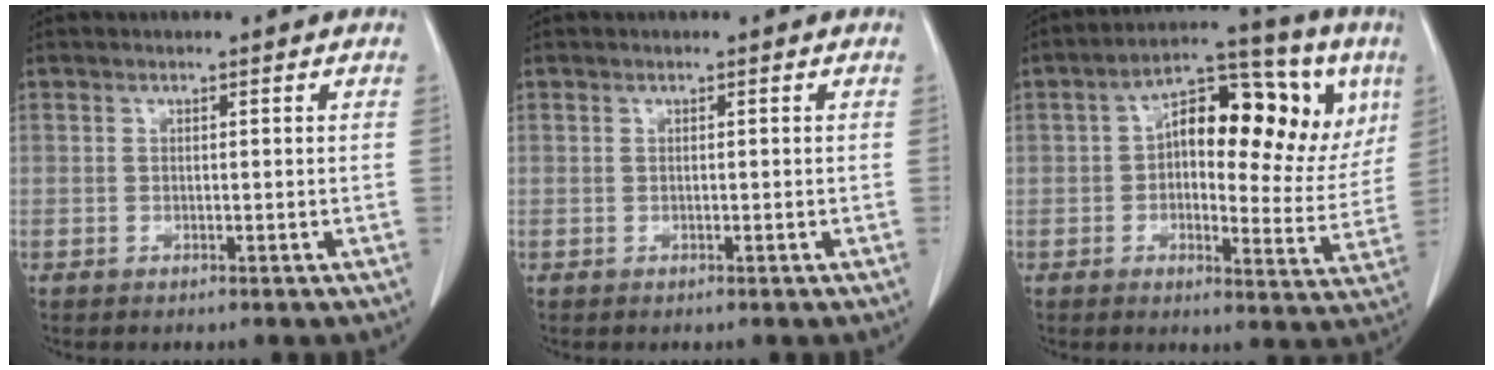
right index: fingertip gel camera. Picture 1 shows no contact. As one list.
[{"total": 0.0}, {"total": 19.3, "force": [5.5, 8.8, 16.2], "torque": [-0.221, 0.048, 0.073]}]